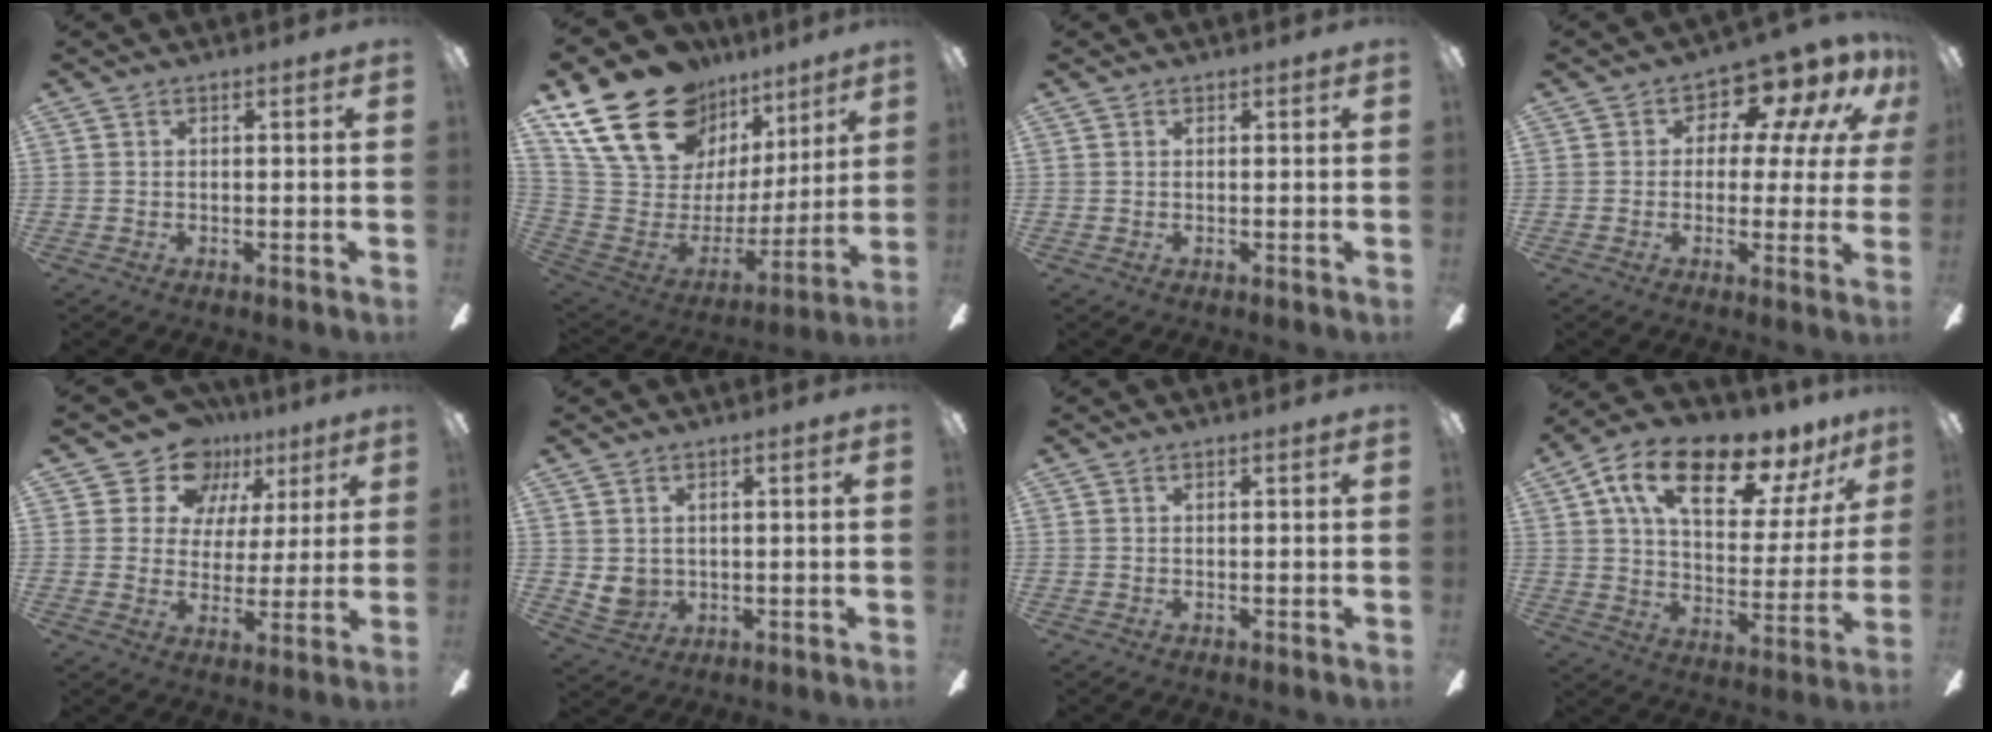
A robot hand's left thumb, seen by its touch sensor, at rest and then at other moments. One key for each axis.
{"total": 24.4, "fx": 16.1, "fy": 13.8, "fz": 12.1, "tx": -0.230, "ty": -0.091, "tz": 0.307}
{"total": 0.0}
{"total": 9.4, "fx": 5.7, "fy": 5.3, "fz": 5.2, "tx": -0.079, "ty": -0.041, "tz": 0.100}
{"total": 11.9, "fx": 7.6, "fy": 8.8, "fz": 2.6, "tx": -0.055, "ty": -0.046, "tz": 0.144}
{"total": 4.3, "fx": 1.4, "fy": 3.9, "fz": 1.2, "tx": -0.030, "ty": -0.003, "tz": 0.027}
{"total": 0.0}
{"total": 18.6, "fx": 12.0, "fy": 7.8, "fz": 11.9, "tx": -0.202, "ty": -0.063, "tz": 0.201}